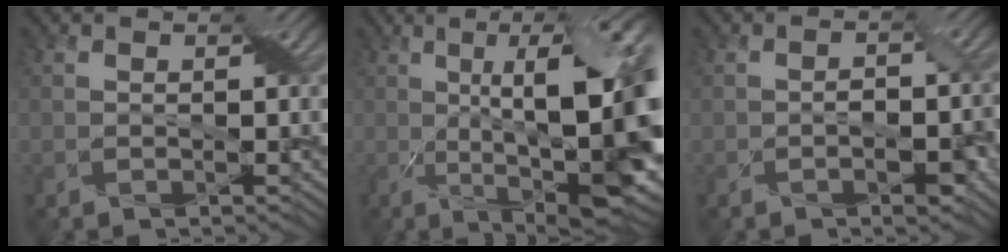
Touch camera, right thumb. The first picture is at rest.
{"total": 20.4, "force": [-0.6, 6.4, 19.4], "torque": [-0.258, 0.015, -0.015]}
{"total": 3.2, "force": [-1.4, 1.4, 2.5], "torque": [-0.042, 0.001, -0.020]}